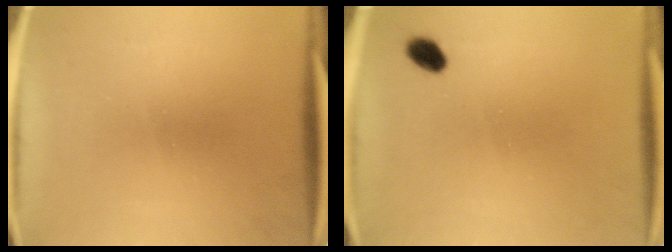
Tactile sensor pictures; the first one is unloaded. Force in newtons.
{"total": 2.8}